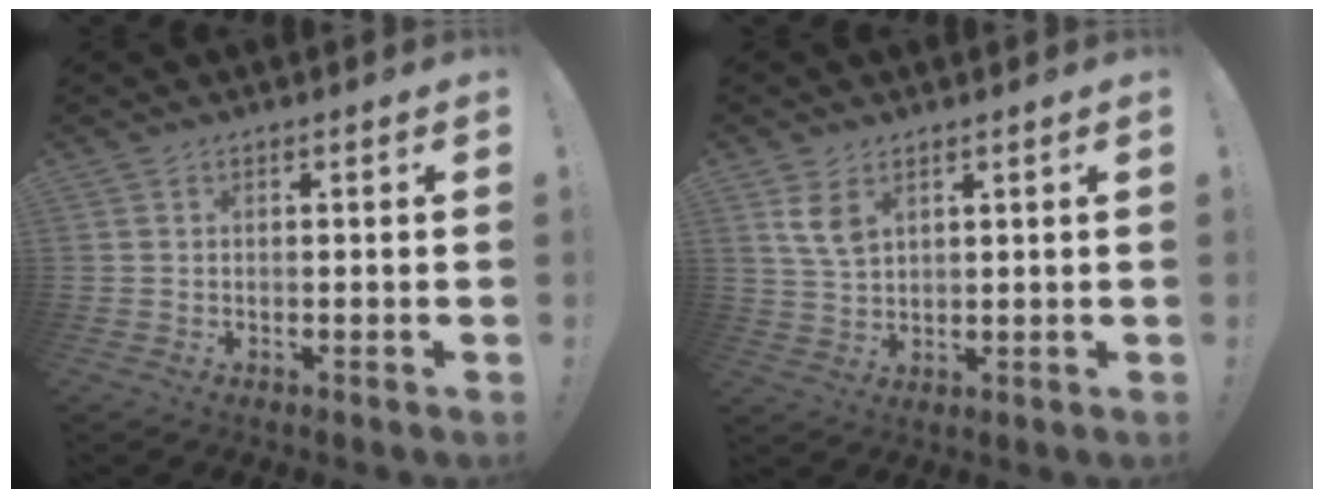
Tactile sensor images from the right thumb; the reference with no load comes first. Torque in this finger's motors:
{"motor_torque": [1.38, 1.34, 0.63, -0.84, 0.02]}